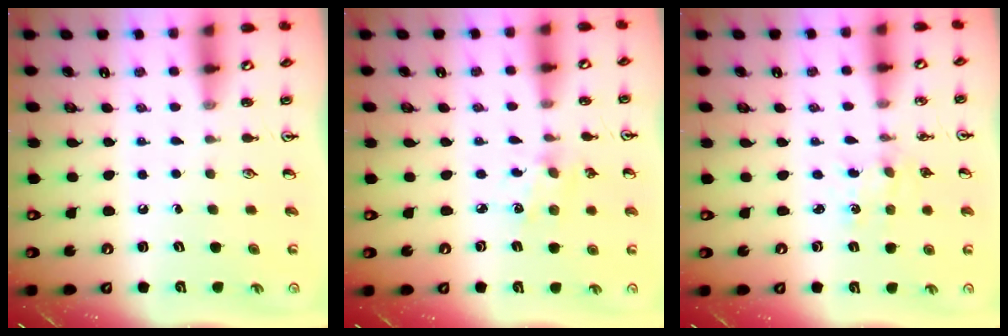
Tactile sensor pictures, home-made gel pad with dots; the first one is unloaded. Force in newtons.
{"total": 2.4, "press": 2.4, "slide": 0.6}
{"total": 0.5, "press": 0.5, "slide": 0.1}